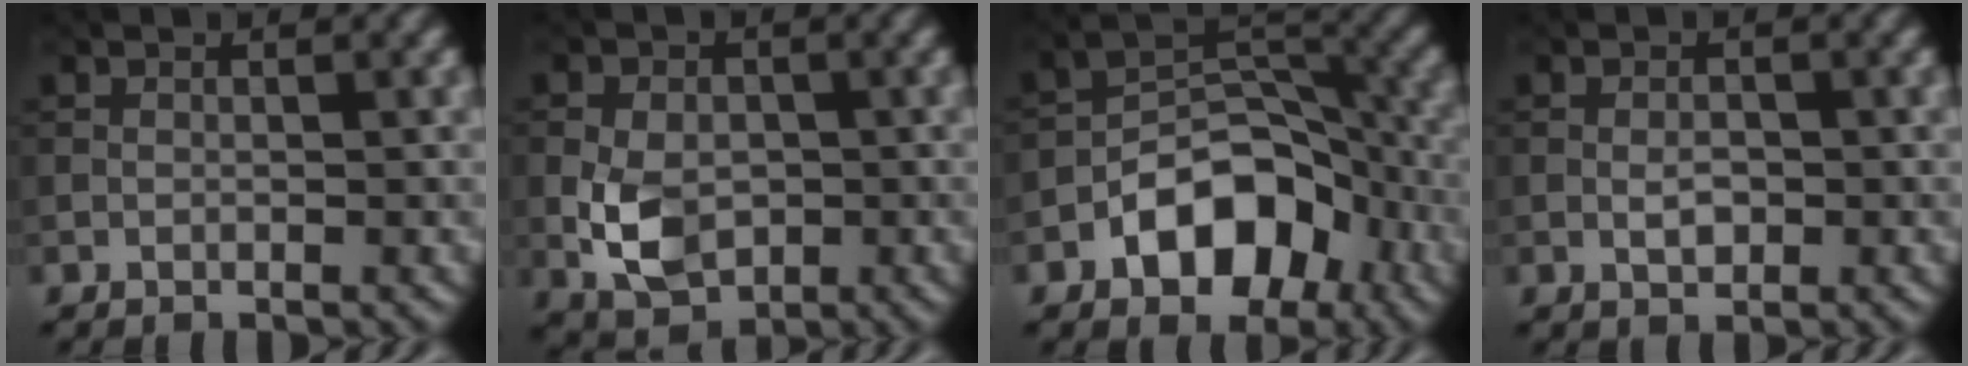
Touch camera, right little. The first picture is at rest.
{"total": 5.6, "force": [-1.3, 3.9, 3.8], "torque": [-0.081, -0.006, -0.027]}
{"total": 8.1, "force": [-3.8, 4.9, 5.2], "torque": [-0.064, 0.008, -0.070]}
{"total": 1.5, "force": [-0.3, 0.8, 1.2], "torque": [-0.021, 0.001, -0.006]}